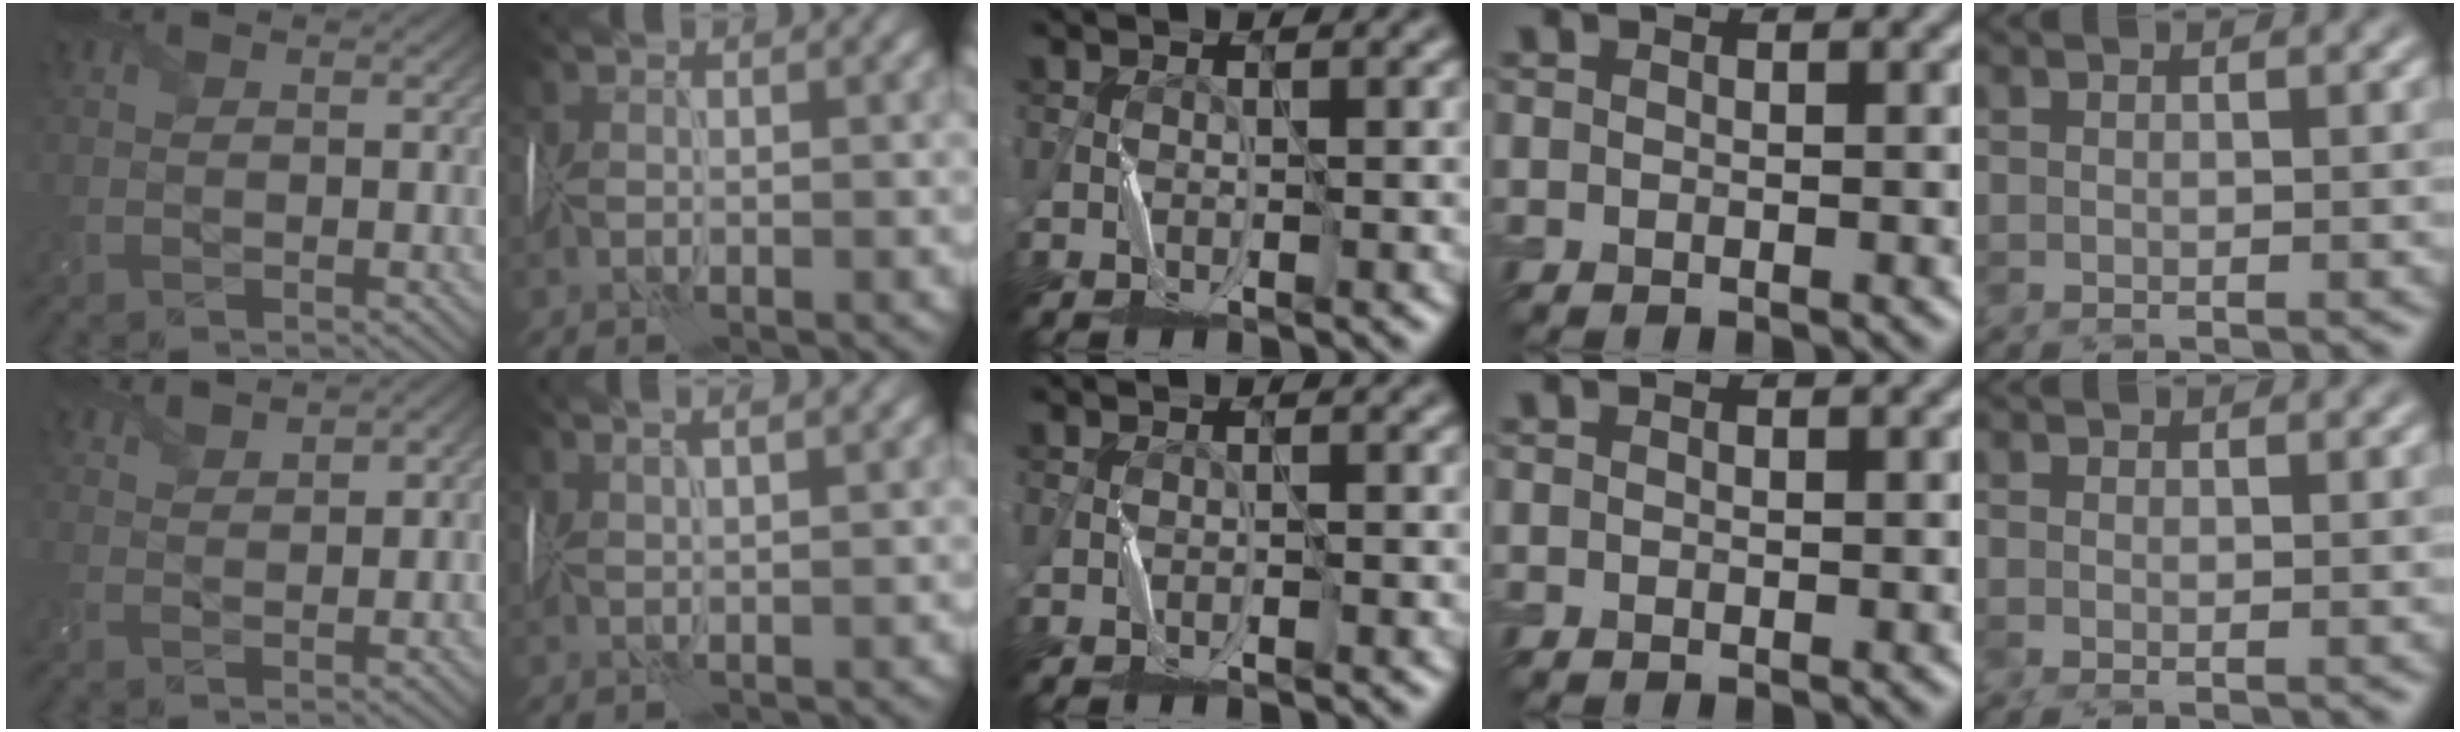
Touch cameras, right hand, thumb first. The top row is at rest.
{"thumb": {"total": 2.7, "force": [2.1, 0.9, 1.3], "torque": [-0.025, 0.006, 0.043]}, "index": {"total": 3.9, "force": [2.6, 1.0, 2.7], "torque": [-0.022, 0.030, 0.020]}, "little": {"total": 0.6, "force": [-0.3, 0.3, 0.4], "torque": [-0.014, -0.004, -0.012]}}